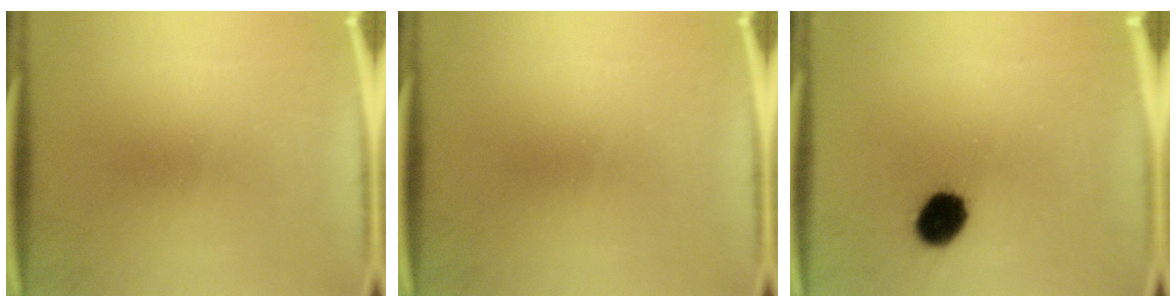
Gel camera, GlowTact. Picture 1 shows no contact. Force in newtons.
{"total": 0.0}
{"total": 8.6}